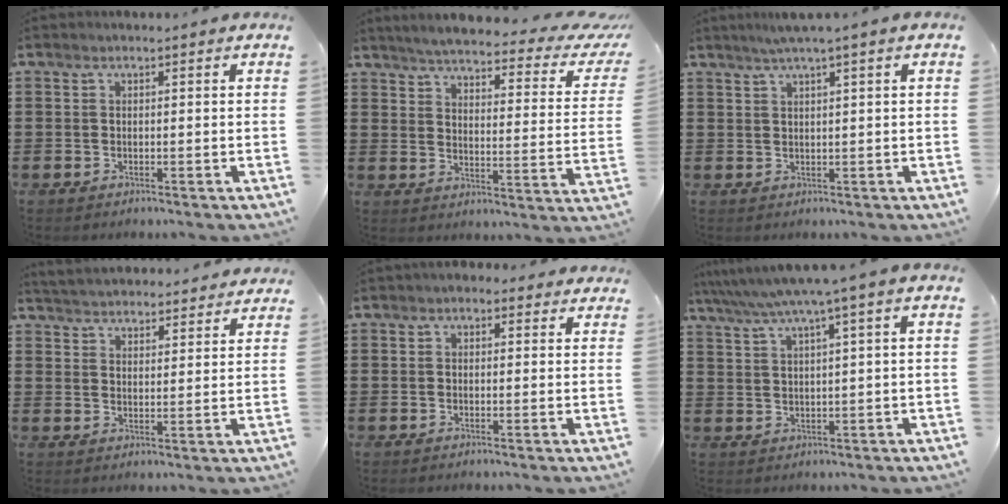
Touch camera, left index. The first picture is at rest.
{"total": 4.3, "force": [3.7, 0.0, 2.2], "torque": [-0.063, -0.029, 0.056]}
{"total": 2.2, "force": [1.3, -0.5, 1.7], "torque": [-0.032, -0.001, 0.023]}
{"total": 4.0, "force": [4.0, 0.2, -0.1], "torque": [-0.015, -0.018, 0.073]}
{"total": 1.6, "force": [1.0, 1.2, 0.6], "torque": [-0.016, 0.009, 0.017]}
{"total": 4.8, "force": [2.7, -0.5, 3.8], "torque": [-0.086, -0.015, 0.042]}